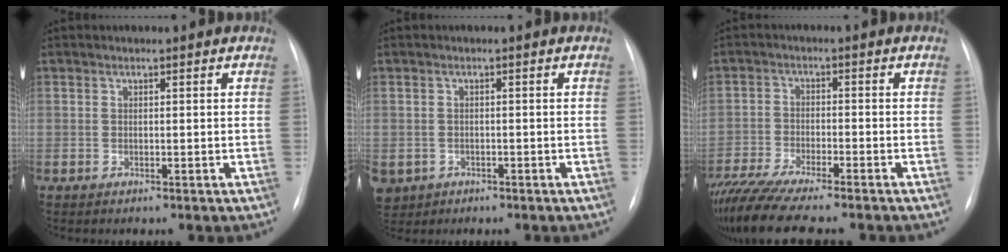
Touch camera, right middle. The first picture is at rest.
{"total": 5.4, "force": [-2.6, 4.5, 1.3], "torque": [-0.032, 0.003, -0.037]}
{"total": 12.3, "force": [-10.4, 1.0, 6.5], "torque": [-0.114, -0.024, -0.172]}